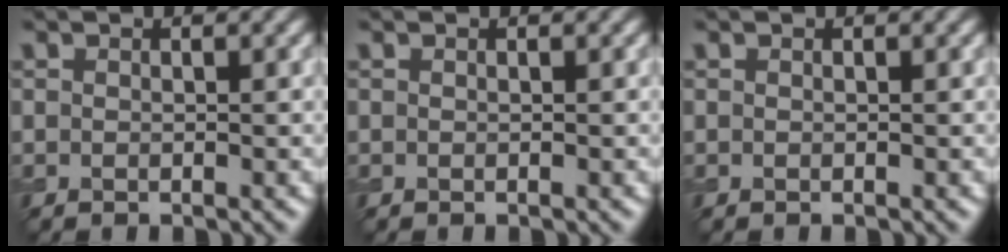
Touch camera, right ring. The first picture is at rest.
{"total": 0.0}
{"total": 0.0}